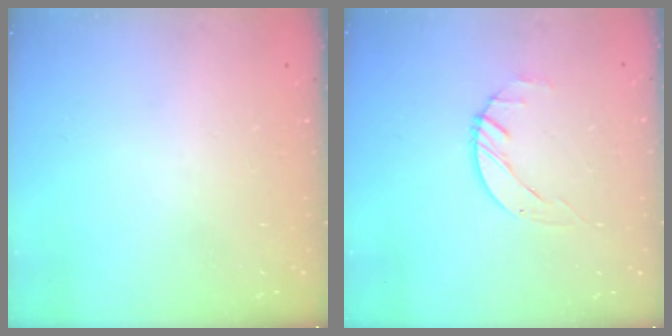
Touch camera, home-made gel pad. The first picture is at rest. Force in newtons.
{"total": 1.4, "press": 1.4, "slide": 0.2}